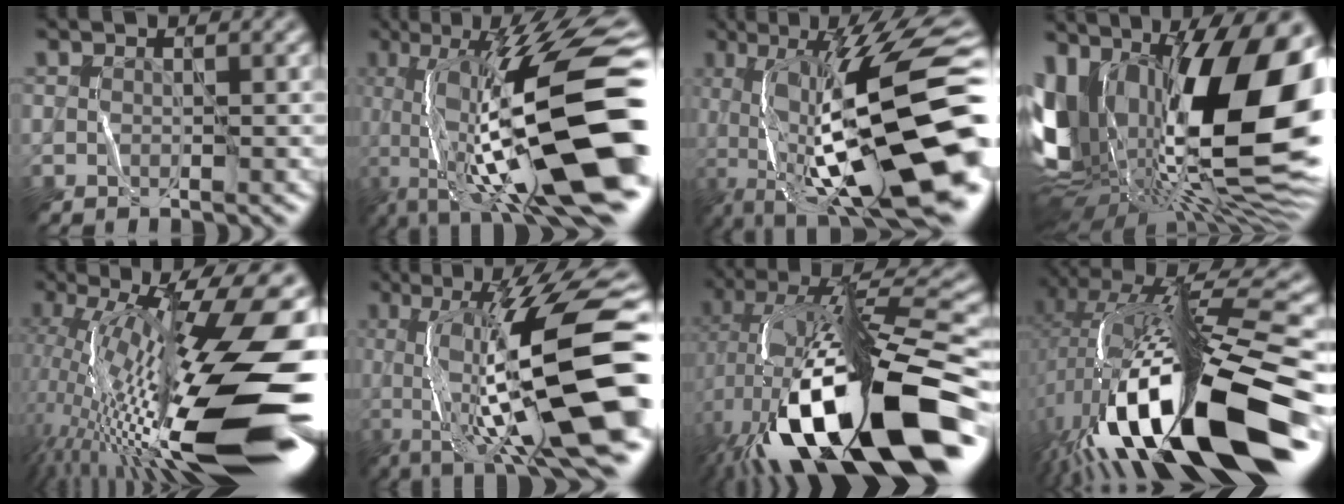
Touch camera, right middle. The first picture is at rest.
{"total": 15.8, "force": [-2.0, 4.3, 15.1], "torque": [-0.241, 0.025, -0.032]}
{"total": 17.2, "force": [-2.6, 5.2, 16.2], "torque": [-0.247, 0.023, -0.040]}
{"total": 20.1, "force": [1.7, 10.5, 17.1], "torque": [-0.306, -0.005, 0.019]}
{"total": 18.1, "force": [-3.2, 4.9, 17.2], "torque": [-0.303, 0.017, -0.058]}
{"total": 14.3, "force": [-1.0, 3.5, 13.8], "torque": [-0.208, 0.015, -0.013]}
{"total": 17.6, "force": [-6.0, 6.1, 15.3], "torque": [-0.262, 0.031, -0.101]}
{"total": 18.1, "force": [-5.7, 4.7, 16.5], "torque": [-0.281, 0.036, -0.104]}